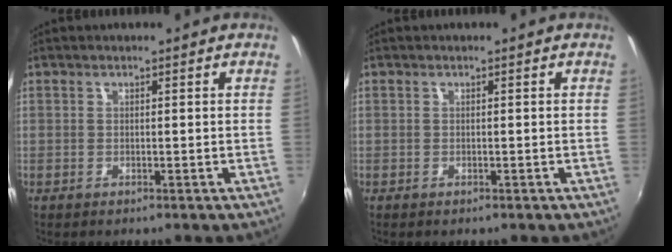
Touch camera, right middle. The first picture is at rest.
{"total": 0.0}